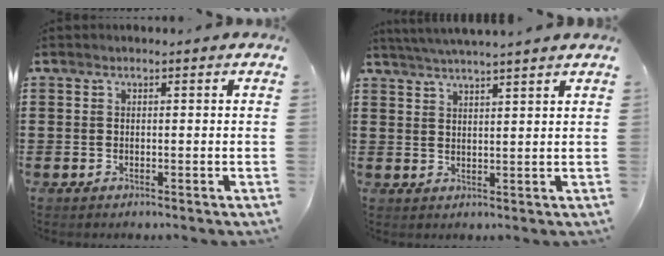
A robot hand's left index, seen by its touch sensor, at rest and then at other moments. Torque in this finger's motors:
{"motor_torque": [1.15, -0.98, 0.54, 0.13]}